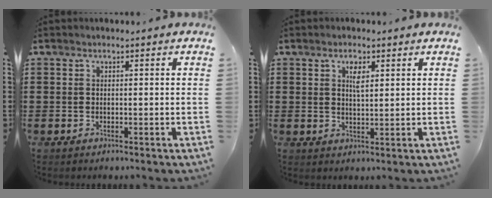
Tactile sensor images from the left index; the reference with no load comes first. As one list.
[{"total": 2.9, "force": [1.5, 1.0, 2.2], "torque": [-0.041, 0.002, 0.024]}]